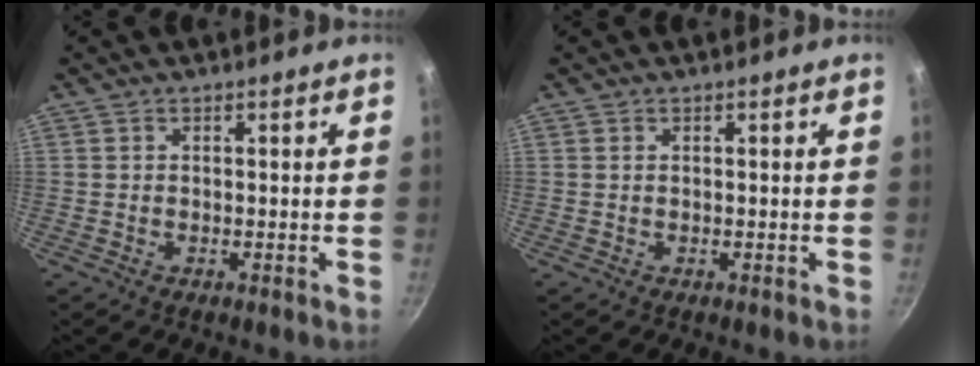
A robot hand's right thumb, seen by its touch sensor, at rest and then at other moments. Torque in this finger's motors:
{"motor_torque": [-0.23, 0.12, 0.51, -0.04, 0.03]}